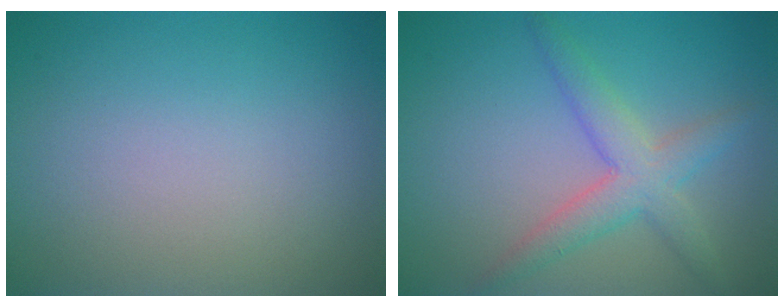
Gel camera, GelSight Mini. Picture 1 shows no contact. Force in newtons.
{"total": 3.8, "press": 3.8, "slide": 0.1}